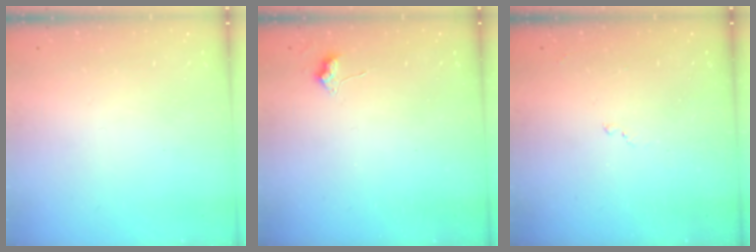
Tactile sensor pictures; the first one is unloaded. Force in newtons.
{"total": 6.5, "press": 6.4, "slide": 0.9}
{"total": 7.1, "press": 7.1, "slide": 0.8}